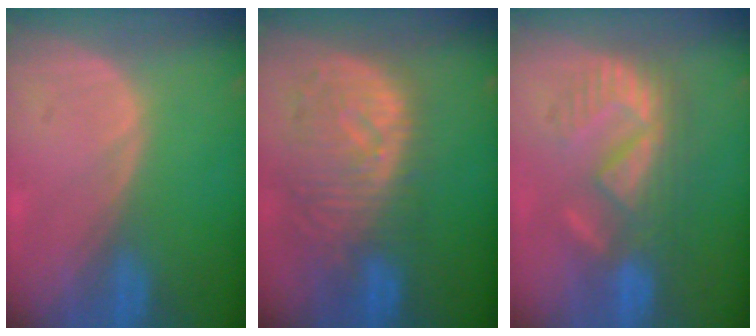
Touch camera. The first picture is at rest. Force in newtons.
{"total": 10.9, "press": 9.6, "slide": 5.1}
{"total": 8.5, "press": 8.3, "slide": 1.8}